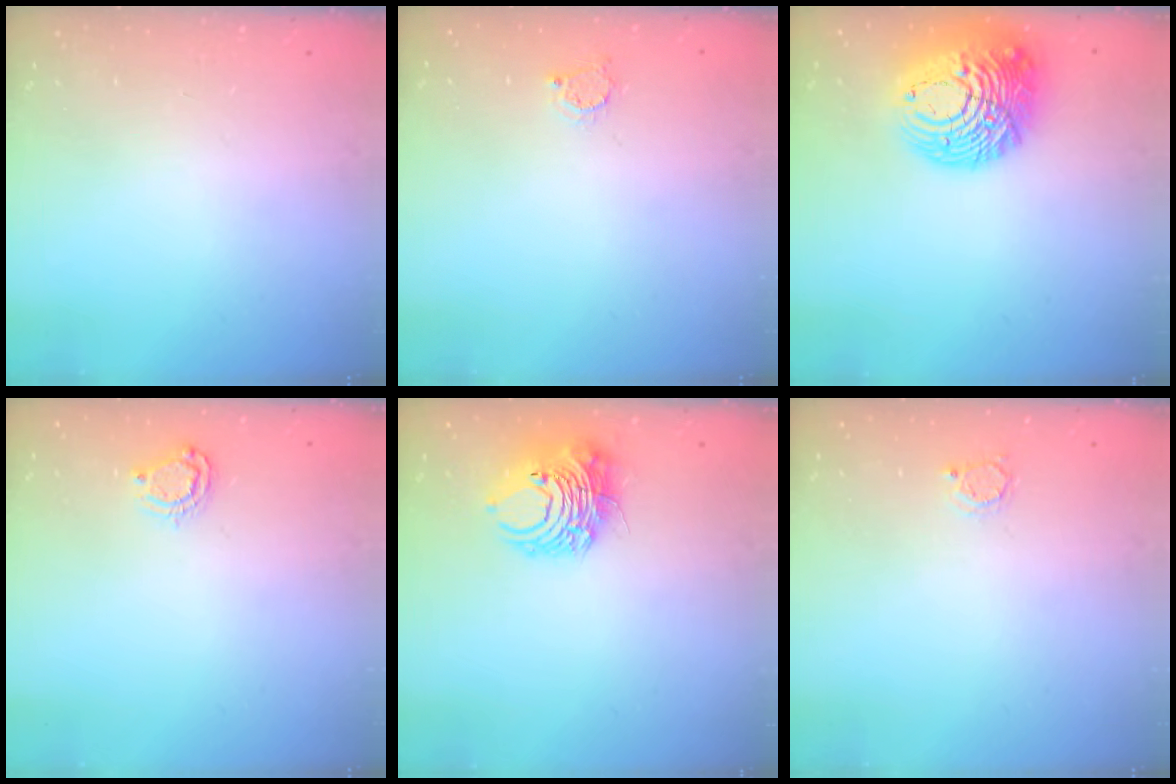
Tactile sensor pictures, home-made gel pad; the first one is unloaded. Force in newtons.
{"total": 3.1, "press": 3.1, "slide": 0.3}
{"total": 17.8, "press": 17.7, "slide": 1.7}
{"total": 6.1, "press": 6.1, "slide": 0.5}
{"total": 9.5, "press": 9.4, "slide": 1.5}
{"total": 2.2, "press": 2.1, "slide": 0.4}